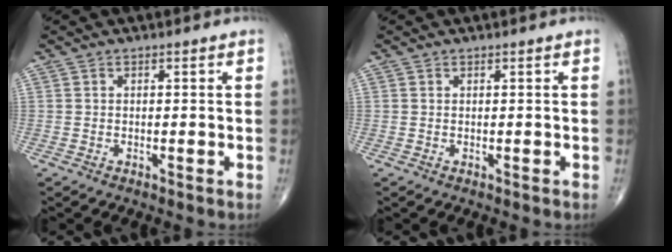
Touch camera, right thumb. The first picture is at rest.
{"total": 0.0}